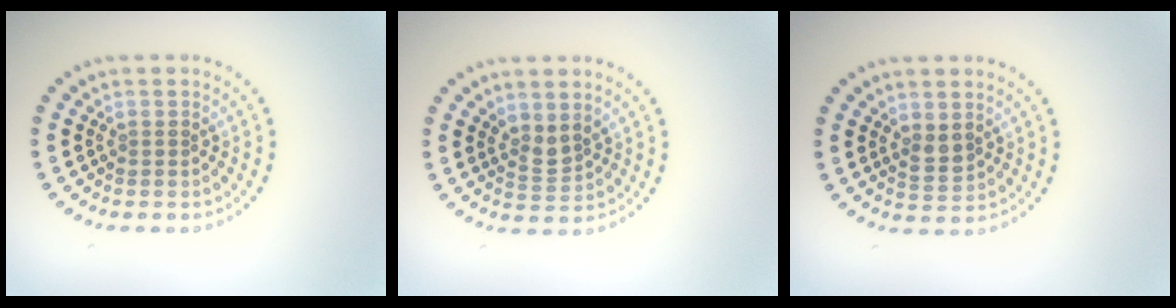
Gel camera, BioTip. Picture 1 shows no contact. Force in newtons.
{"total": 1.9, "press": 1.4, "slide": 1.3}
{"total": 1.7, "press": 1.6, "slide": 0.6}